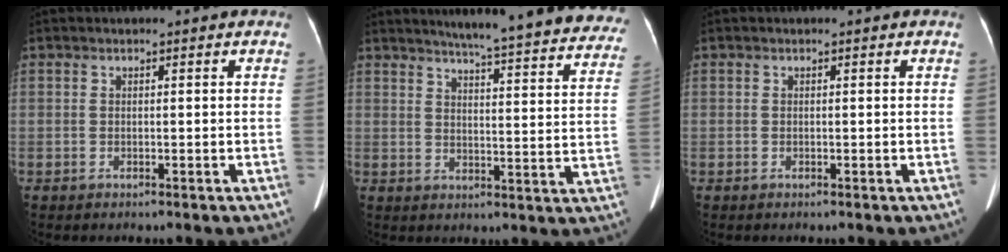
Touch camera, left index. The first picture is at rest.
{"total": 26.3, "force": [23.8, 2.1, 10.8], "torque": [-0.138, -0.073, 0.271]}
{"total": 0.0}